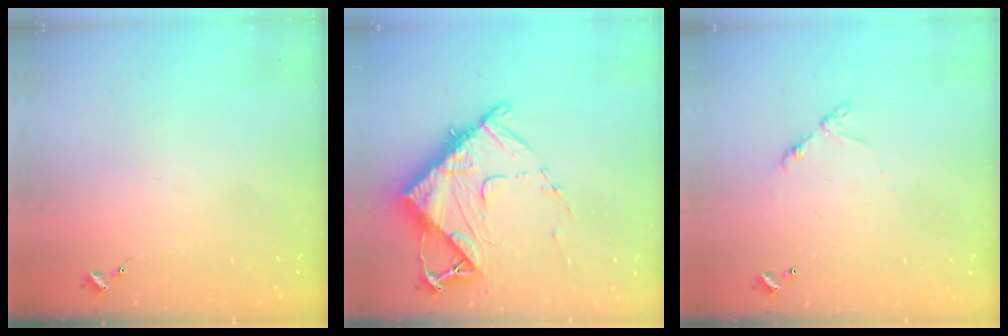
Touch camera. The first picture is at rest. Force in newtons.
{"total": 13.6, "press": 13.6, "slide": 0.8}
{"total": 6.8, "press": 6.8, "slide": 0.5}